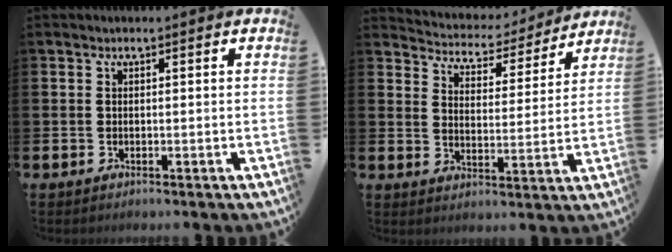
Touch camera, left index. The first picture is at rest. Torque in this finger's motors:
{"motor_torque": [1.00, -1.15, 0.27, 0.02]}